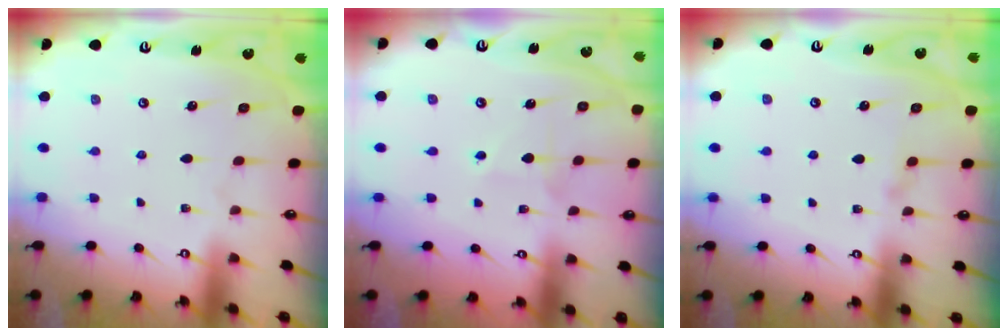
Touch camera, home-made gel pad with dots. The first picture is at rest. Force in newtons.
{"total": 3.7, "press": 3.7, "slide": 0.5}
{"total": 0.0}